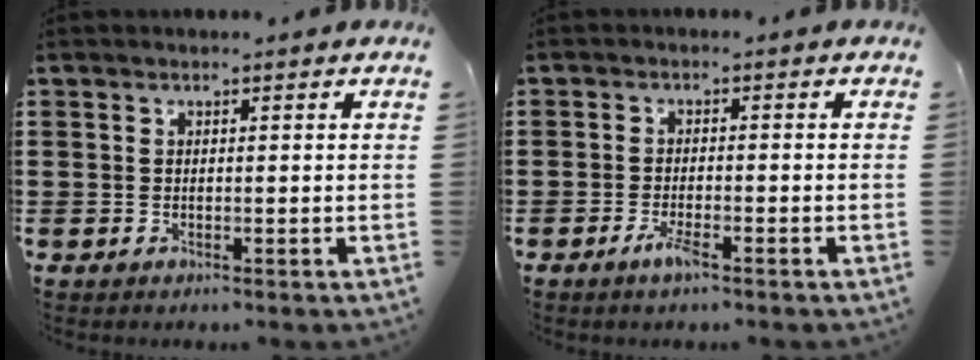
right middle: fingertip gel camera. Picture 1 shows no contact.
{"total": 2.8, "force": [-1.6, 0.4, 2.2], "torque": [-0.049, -0.005, -0.033]}